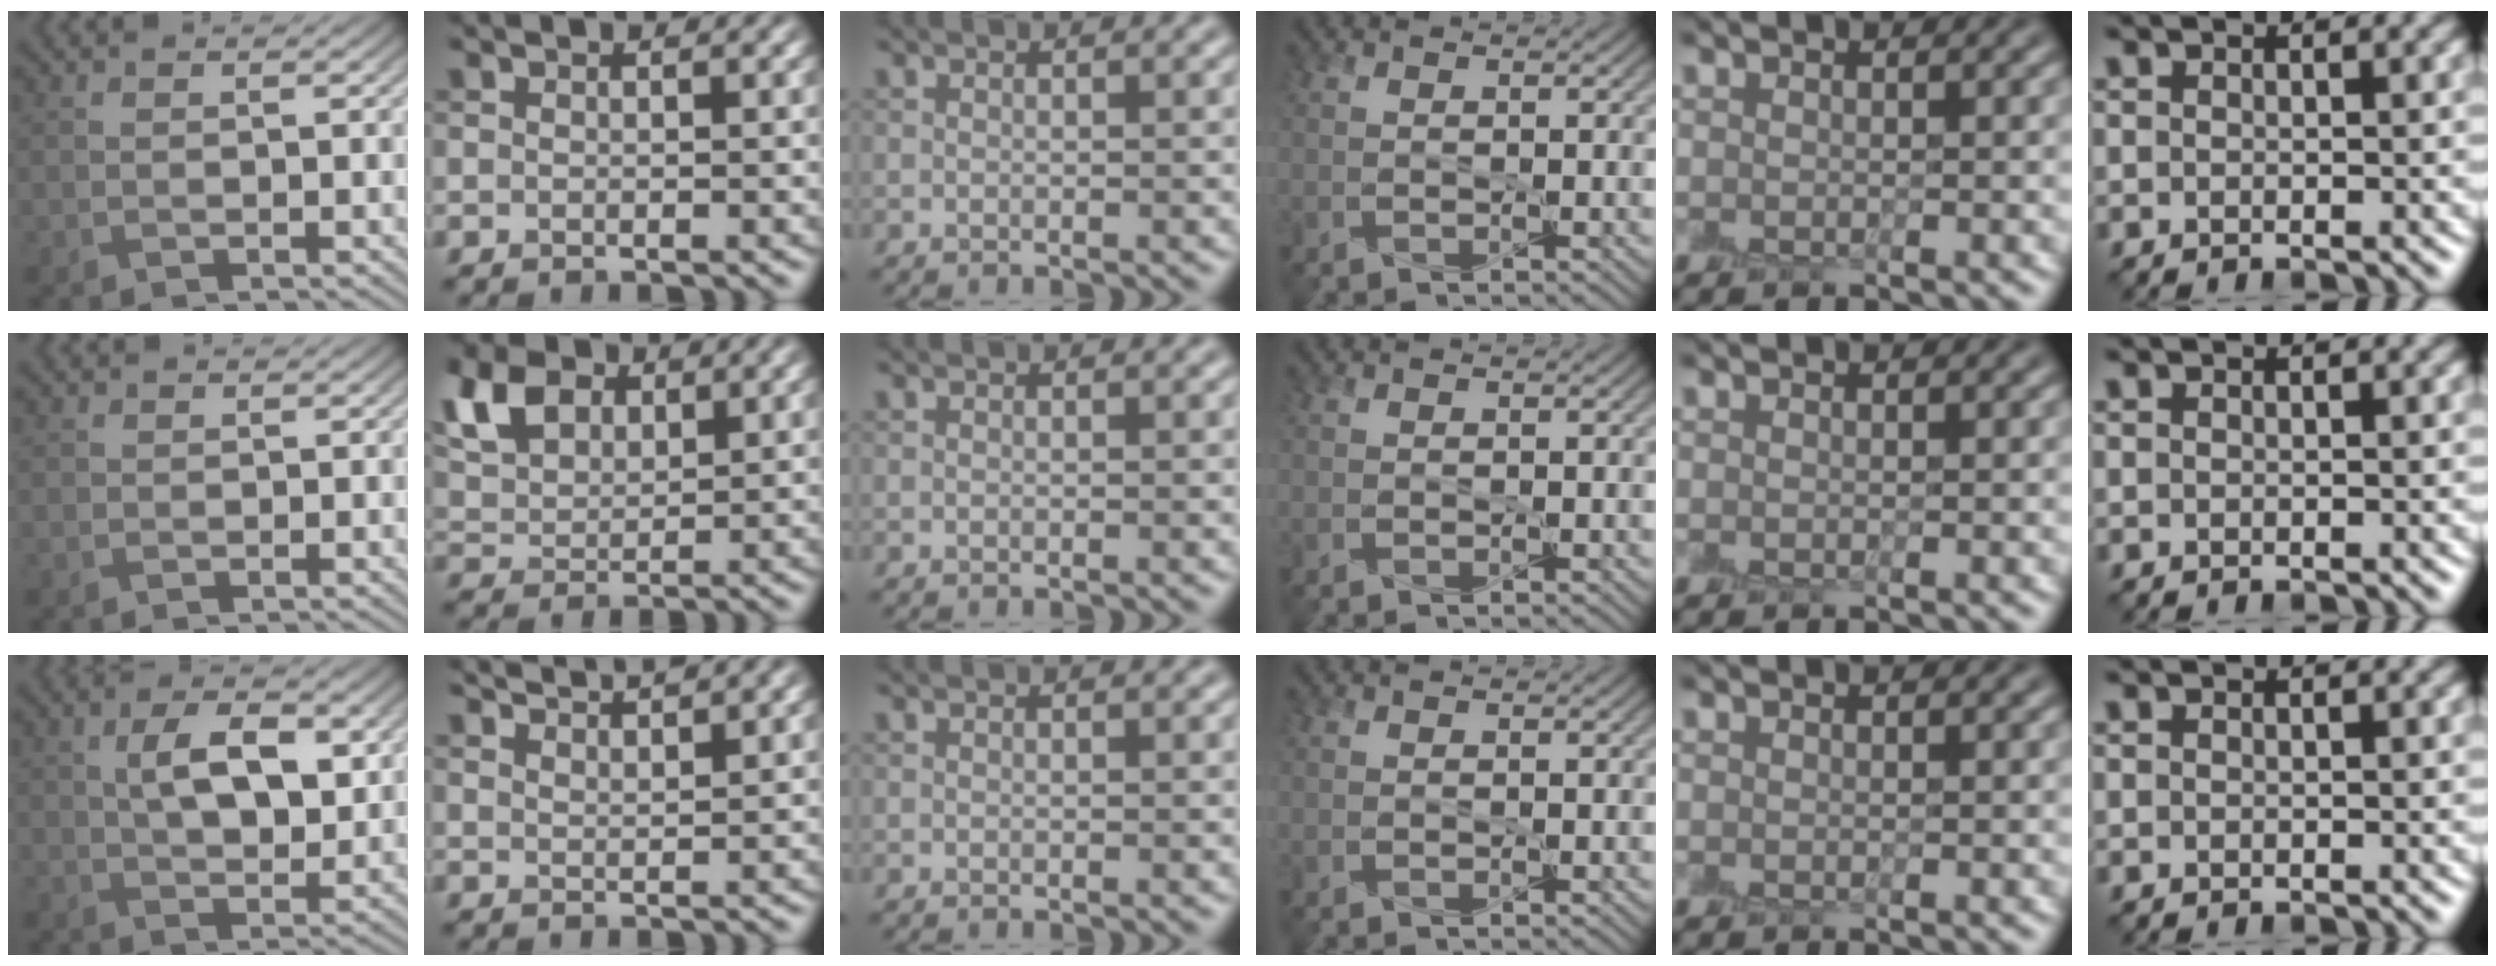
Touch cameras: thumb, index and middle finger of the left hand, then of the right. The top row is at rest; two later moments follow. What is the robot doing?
{"motion": "peel", "object": "small bumper sticker"}